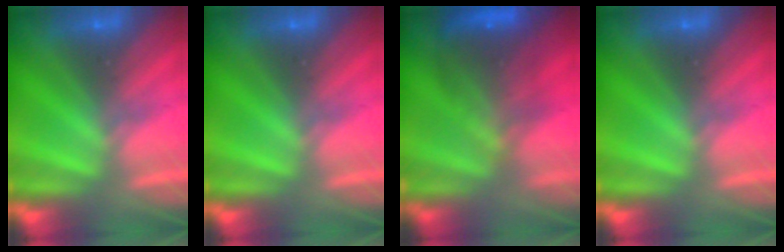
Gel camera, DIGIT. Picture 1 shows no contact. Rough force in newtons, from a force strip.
{"total": 0.0}
{"total": 7.4}
{"total": 0.0}